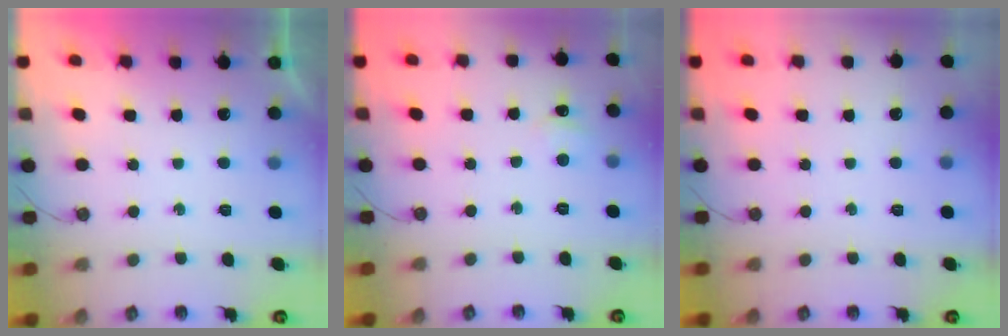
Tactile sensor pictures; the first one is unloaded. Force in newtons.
{"total": 2.8, "press": 2.8, "slide": 0.3}
{"total": 0.0}